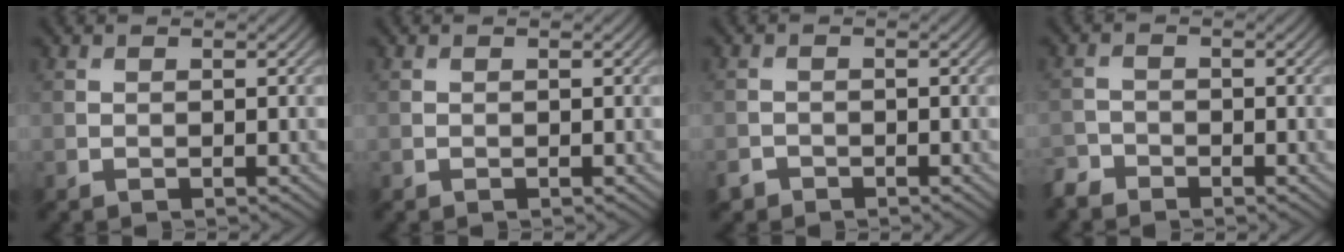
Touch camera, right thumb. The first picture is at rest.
{"total": 0.0}
{"total": 1.4, "force": [-1.1, 0.8, 0.2], "torque": [-0.004, -0.002, -0.026]}
{"total": 2.1, "force": [-1.9, 0.8, 0.2], "torque": [-0.005, -0.003, -0.049]}